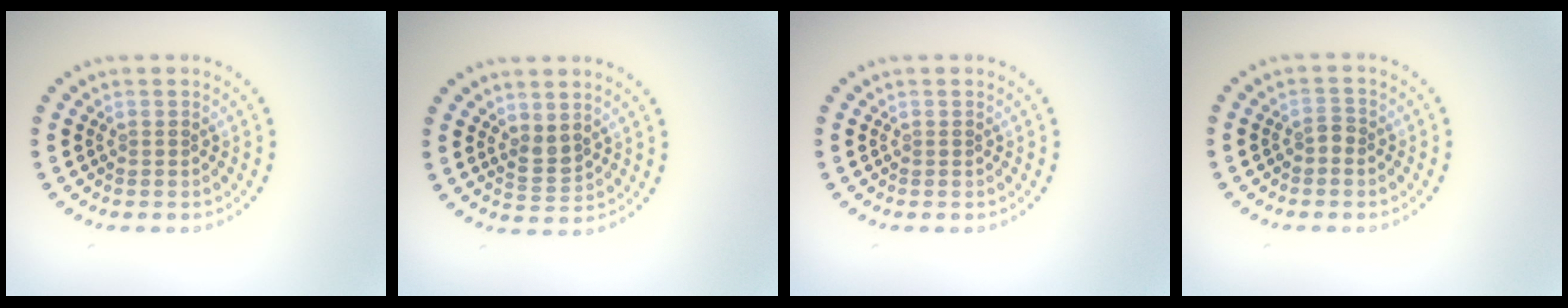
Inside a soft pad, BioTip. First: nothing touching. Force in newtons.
{"total": 1.7, "press": 1.6, "slide": 0.7}
{"total": 0.0}
{"total": 0.9, "press": 0.9, "slide": 0.3}